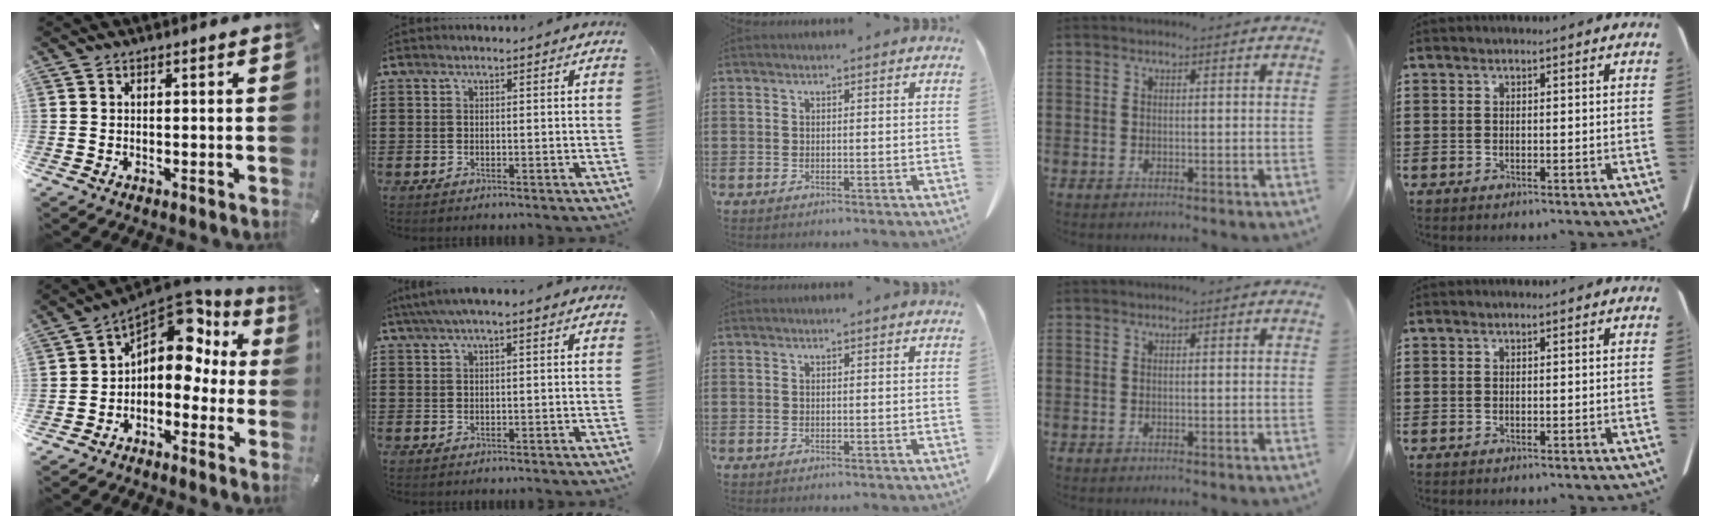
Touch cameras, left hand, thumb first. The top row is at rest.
{"thumb": {"total": 10.7, "force": [5.4, 6.7, 6.5], "torque": [-0.097, -0.048, 0.093]}, "index": {"total": 2.3, "force": [1.1, 0.2, 2.0], "torque": [-0.039, 0.002, 0.020]}}